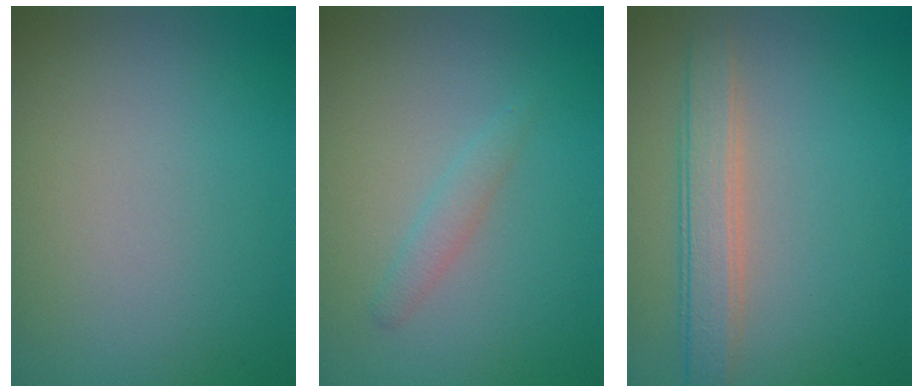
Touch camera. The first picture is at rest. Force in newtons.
{"total": 1.2, "press": 1.2, "slide": 0.0}
{"total": 3.4, "press": 3.4, "slide": 0.1}